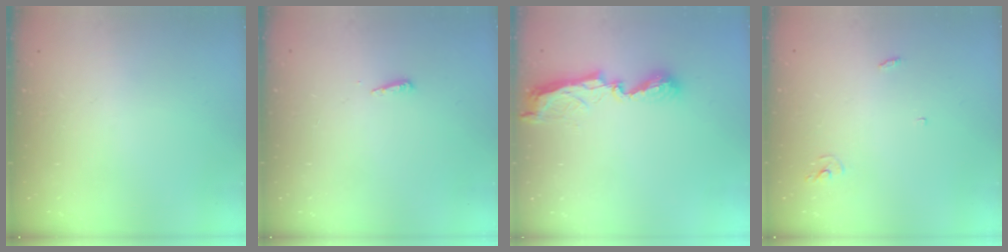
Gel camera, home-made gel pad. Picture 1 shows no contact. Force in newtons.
{"total": 3.8, "press": 3.7, "slide": 0.6}
{"total": 7.7, "press": 7.6, "slide": 0.7}
{"total": 2.9, "press": 2.9, "slide": 0.2}